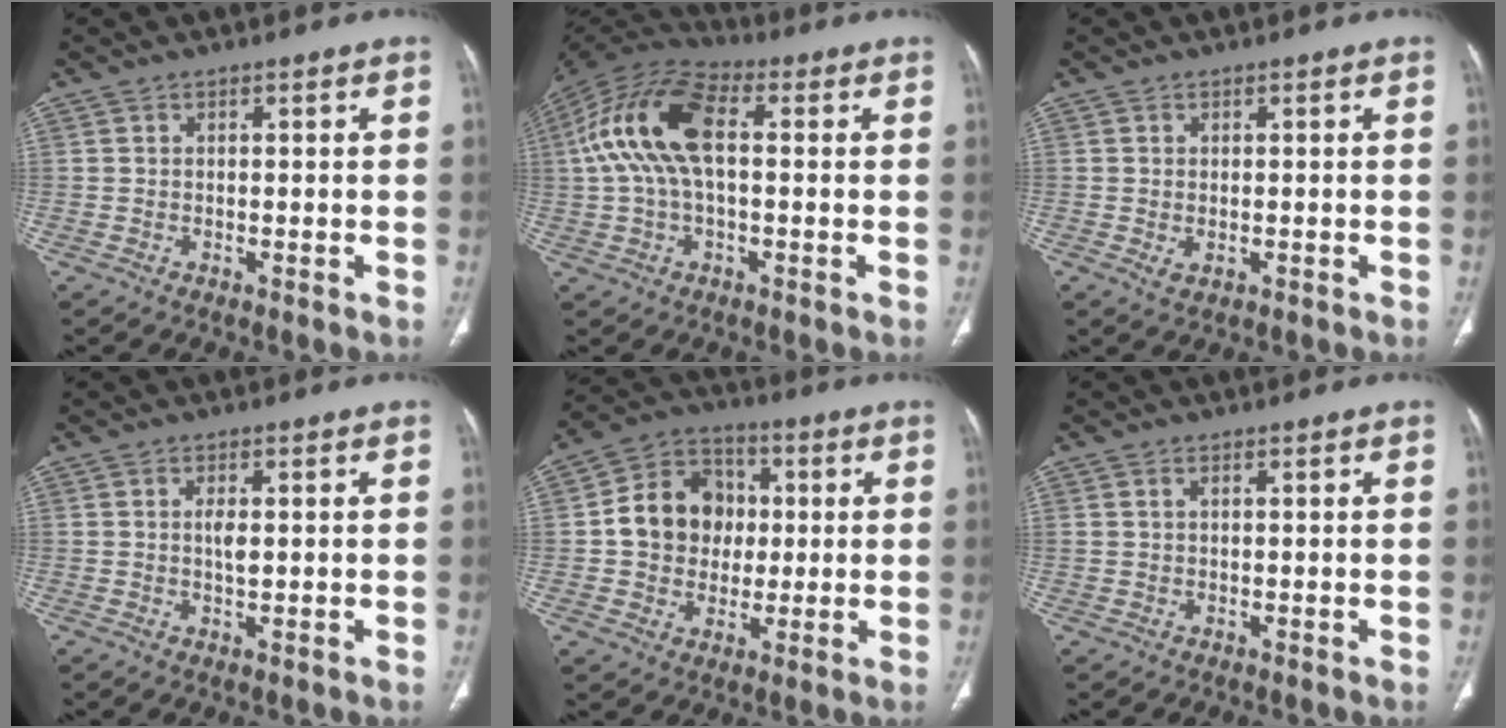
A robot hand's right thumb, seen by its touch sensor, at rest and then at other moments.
{"total": 16.1, "force": [1.9, 8.3, 13.7], "torque": [-0.280, 0.041, 0.029]}
{"total": 1.8, "force": [-0.3, 1.1, 1.3], "torque": [-0.023, -0.003, 0.000]}
{"total": 2.3, "force": [0.2, 0.9, 2.1], "torque": [-0.040, -0.001, 0.003]}
{"total": 13.1, "force": [0.7, 11.2, 6.8], "torque": [-0.079, 0.021, 0.008]}
{"total": 0.7, "force": [0.3, 0.3, 0.5], "torque": [-0.012, 0.004, 0.007]}